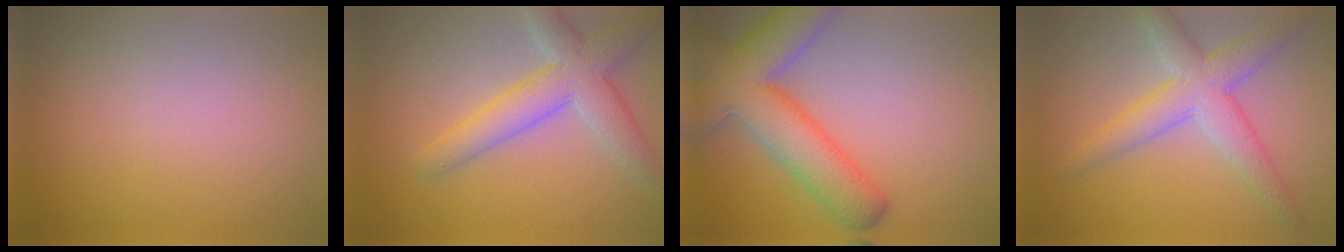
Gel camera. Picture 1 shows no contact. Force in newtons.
{"total": 5.3, "press": 5.2, "slide": 0.3}
{"total": 8.7, "press": 8.6, "slide": 0.5}
{"total": 4.9, "press": 4.9, "slide": 0.1}